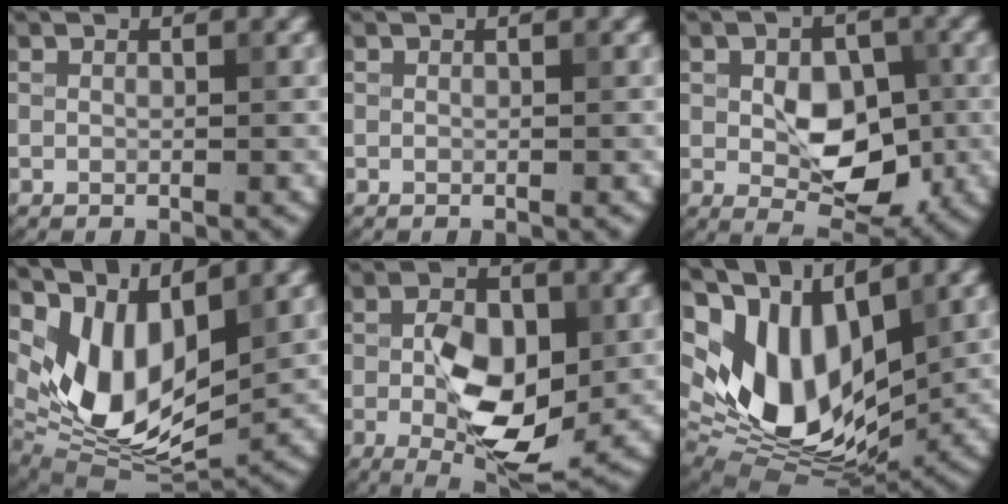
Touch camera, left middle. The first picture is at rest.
{"total": 0.0}
{"total": 6.7, "force": [-0.4, 4.1, 5.3], "torque": [-0.084, -0.007, -0.005]}
{"total": 9.4, "force": [2.6, 5.6, 7.1], "torque": [-0.143, -0.021, 0.056]}
{"total": 9.1, "force": [-1.6, 4.5, 7.8], "torque": [-0.125, 0.001, -0.031]}
{"total": 12.0, "force": [2.5, 7.6, 8.9], "torque": [-0.181, -0.009, 0.040]}